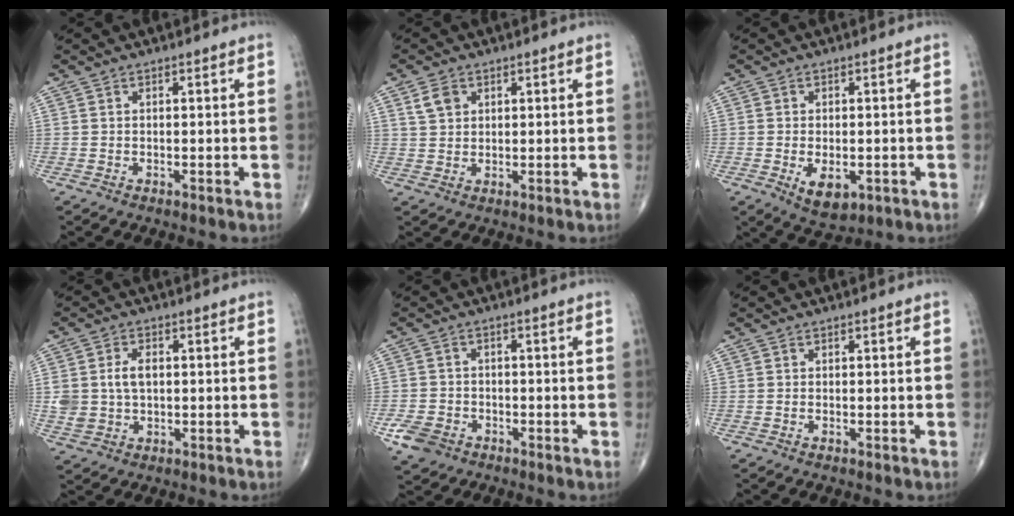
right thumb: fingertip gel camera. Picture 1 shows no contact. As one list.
[{"total": 3.7, "force": [1.7, 2.8, 1.8], "torque": [-0.023, -0.003, 0.036]}, {"total": 6.2, "force": [-1.7, 3.6, 4.7], "torque": [-0.069, -0.005, -0.016]}, {"total": 6.3, "force": [0.5, 4.3, 4.5], "torque": [-0.086, 0.006, 0.015]}, {"total": 5.6, "force": [-3.0, 4.2, 2.2], "torque": [-0.042, 0.009, -0.052]}, {"total": 0.0}]